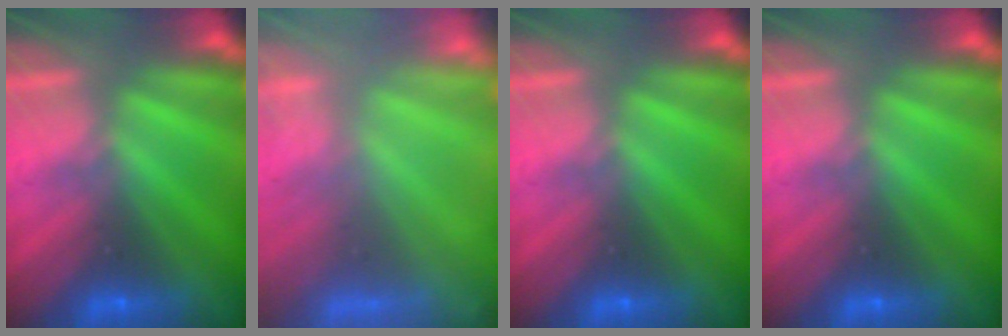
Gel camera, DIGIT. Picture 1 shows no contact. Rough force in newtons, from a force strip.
{"total": 8.8}
{"total": 0.0}
{"total": 0.0}